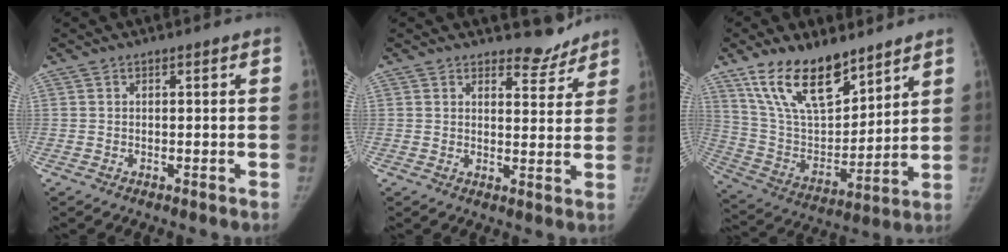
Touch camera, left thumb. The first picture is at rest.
{"total": 4.8, "force": [4.5, 1.8, 0.1], "torque": [0.024, -0.043, 0.057]}
{"total": 18.5, "force": [12.6, 8.3, 10.8], "torque": [-0.146, -0.065, 0.242]}